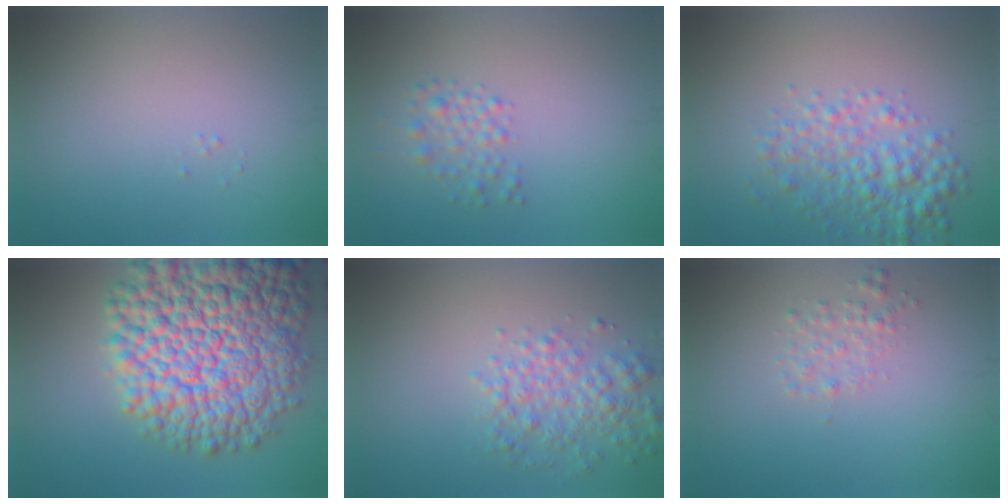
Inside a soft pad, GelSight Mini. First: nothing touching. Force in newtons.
{"total": 1.9, "press": 1.9, "slide": 0.0}
{"total": 4.4, "press": 4.3, "slide": 0.2}
{"total": 16.8, "press": 16.8, "slide": 0.7}
{"total": 3.7, "press": 3.7, "slide": 0.2}
{"total": 1.5, "press": 1.5, "slide": 0.1}